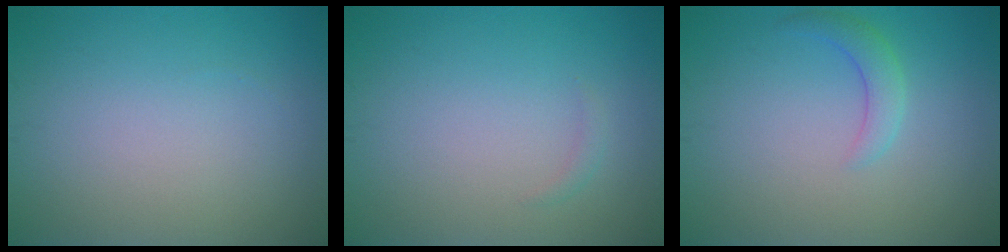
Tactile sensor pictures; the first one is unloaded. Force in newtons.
{"total": 0.6, "press": 0.6, "slide": 0.0}
{"total": 2.0, "press": 2.0, "slide": 0.1}